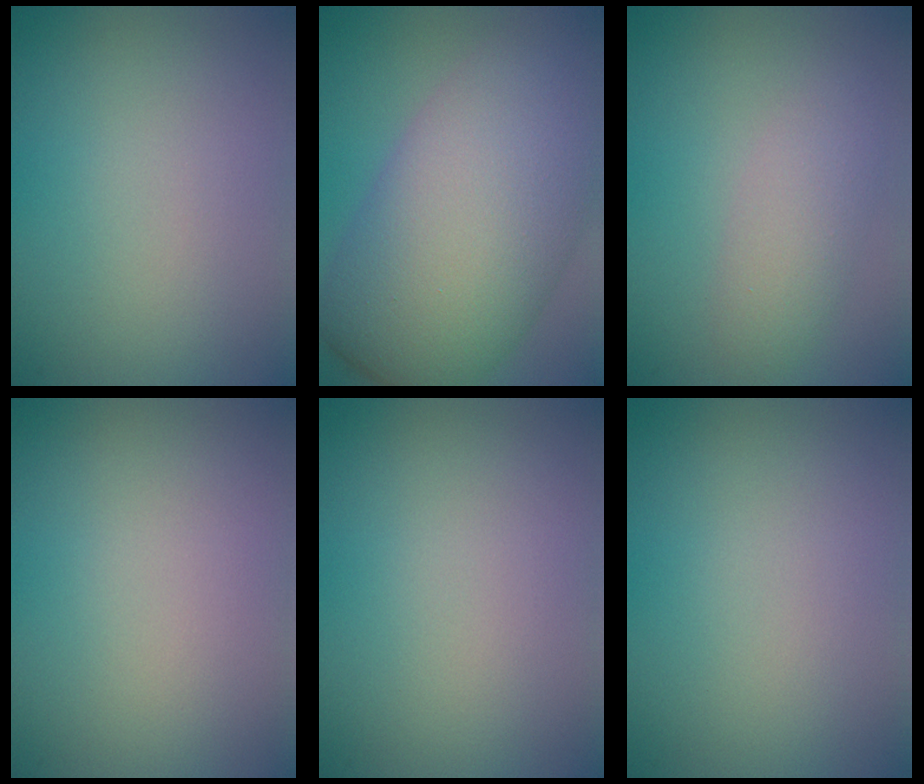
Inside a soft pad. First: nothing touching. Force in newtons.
{"total": 13.3, "press": 13.3, "slide": 0.9}
{"total": 2.4, "press": 2.4, "slide": 0.1}
{"total": 0.0}
{"total": 0.0}
{"total": 0.0}